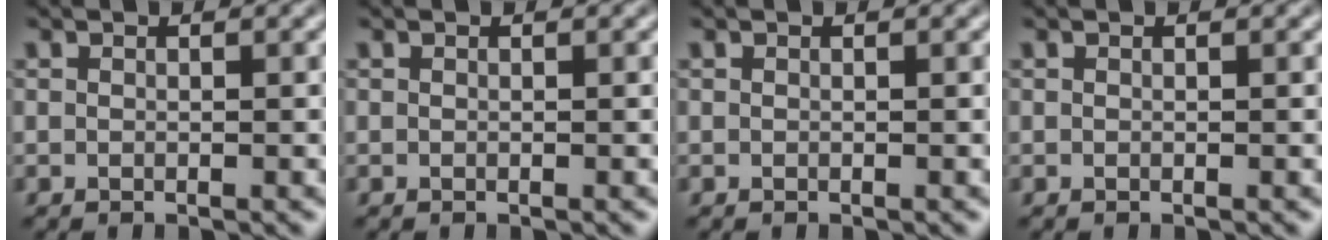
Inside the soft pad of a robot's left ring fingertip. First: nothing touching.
{"total": 0.0}
{"total": 0.0}
{"total": 0.0}